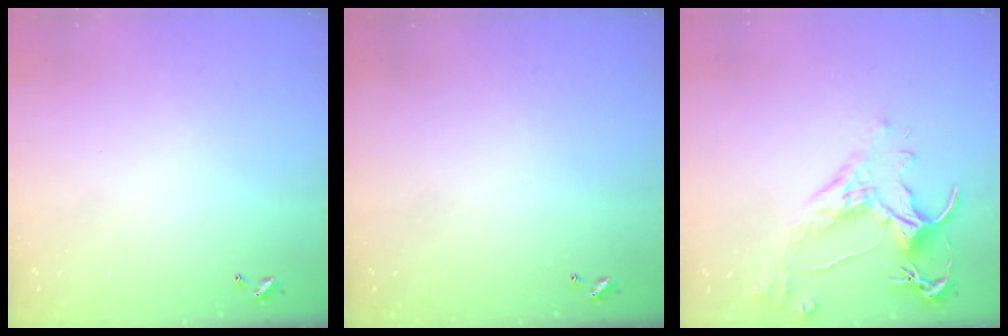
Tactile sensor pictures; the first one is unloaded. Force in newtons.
{"total": 0.0}
{"total": 2.5, "press": 2.1, "slide": 1.2}